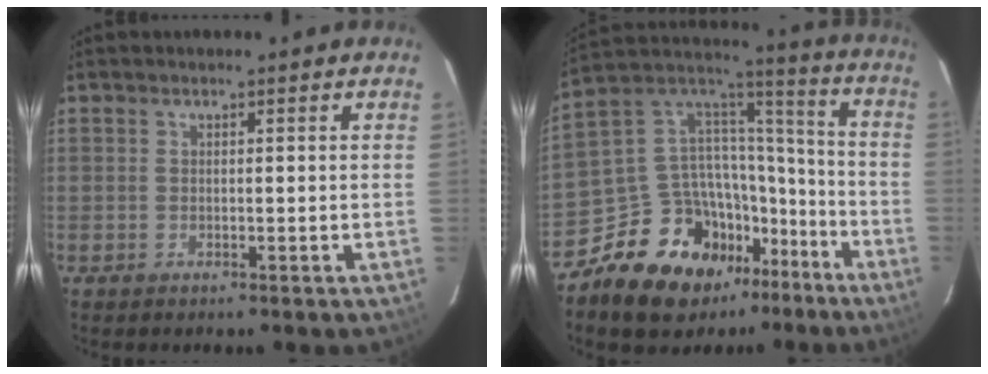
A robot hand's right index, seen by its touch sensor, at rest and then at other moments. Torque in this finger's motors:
{"motor_torque": [1.23, -0.91, 0.02, -0.09]}